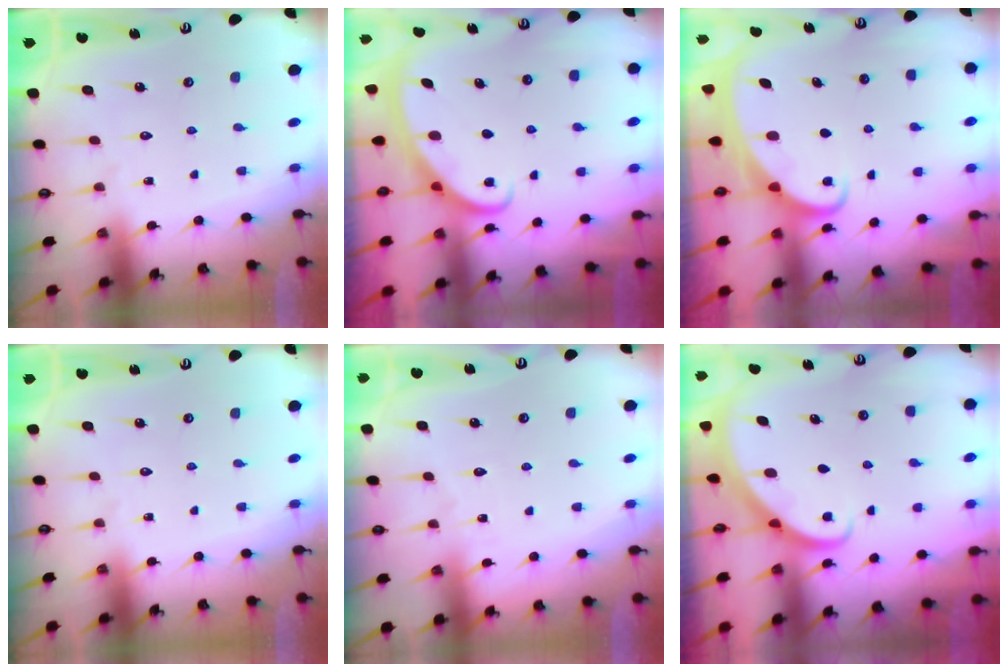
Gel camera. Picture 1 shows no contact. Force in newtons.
{"total": 2.6, "press": 2.6, "slide": 0.4}
{"total": 2.5, "press": 2.5, "slide": 0.4}
{"total": 0.0}
{"total": 1.6, "press": 1.6, "slide": 0.2}
{"total": 2.7, "press": 2.7, "slide": 0.1}